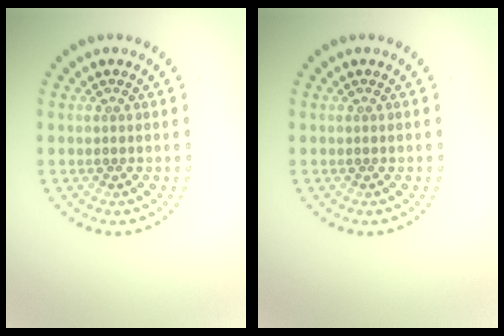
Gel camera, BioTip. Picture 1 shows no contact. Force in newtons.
{"total": 0.0}